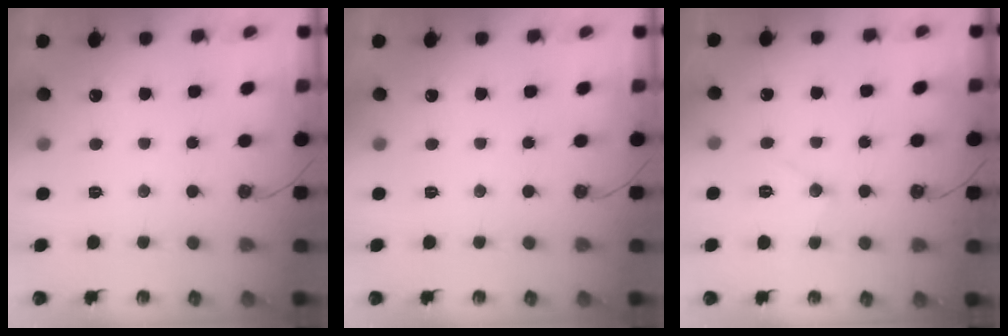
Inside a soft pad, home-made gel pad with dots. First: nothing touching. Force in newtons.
{"total": 0.0}
{"total": 9.6, "press": 9.6, "slide": 0.7}